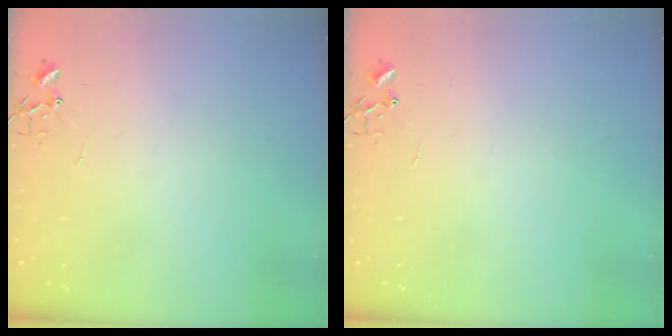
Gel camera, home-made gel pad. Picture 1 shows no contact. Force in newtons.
{"total": 0.0}